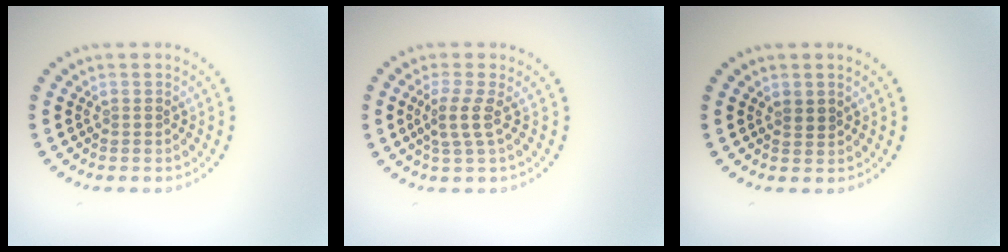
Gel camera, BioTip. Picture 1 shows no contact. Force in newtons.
{"total": 2.2, "press": 1.6, "slide": 1.5}
{"total": 1.0, "press": 0.9, "slide": 0.5}